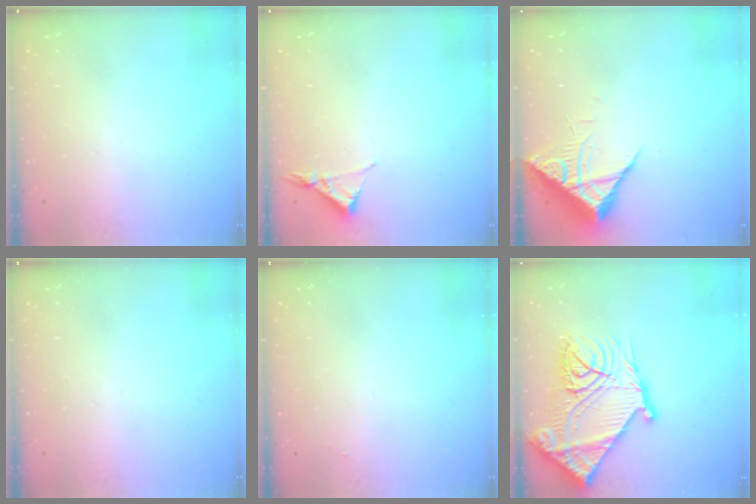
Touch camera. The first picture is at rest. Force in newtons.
{"total": 3.4, "press": 3.4, "slide": 0.5}
{"total": 8.5, "press": 8.4, "slide": 0.8}
{"total": 0.0}
{"total": 1.9, "press": 1.9, "slide": 0.3}
{"total": 28.1, "press": 27.9, "slide": 3.3}